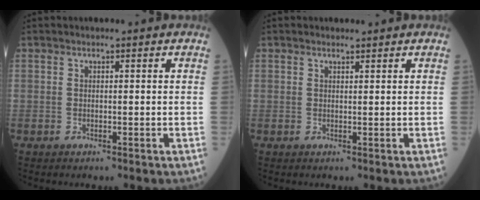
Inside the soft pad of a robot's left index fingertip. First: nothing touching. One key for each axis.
{"total": 0.6, "fx": 0.6, "fy": 0.1, "fz": 0.1, "tx": -0.009, "ty": -0.003, "tz": 0.008}